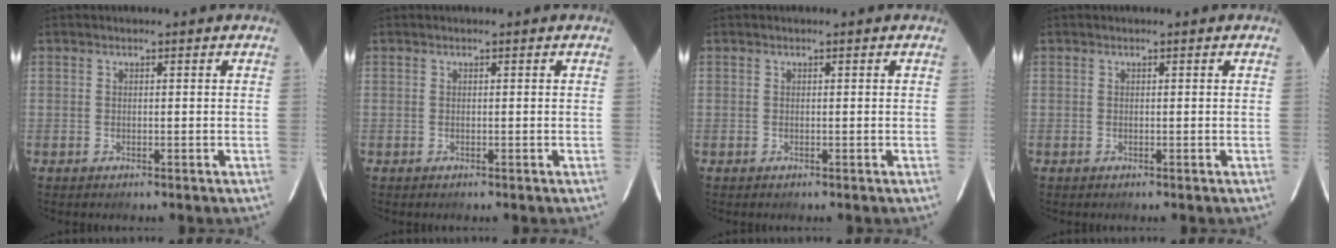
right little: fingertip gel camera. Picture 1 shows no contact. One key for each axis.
{"total": 0.0}
{"total": 0.0}
{"total": 0.0}